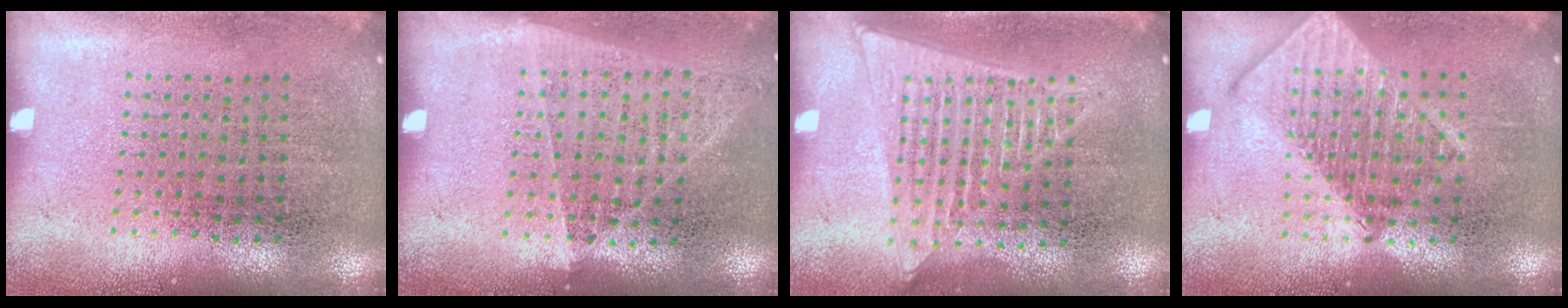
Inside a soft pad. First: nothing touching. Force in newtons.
{"total": 1.0, "press": 0.9, "slide": 0.4}
{"total": 1.6, "press": 1.5, "slide": 0.6}
{"total": 2.6, "press": 2.6, "slide": 0.4}